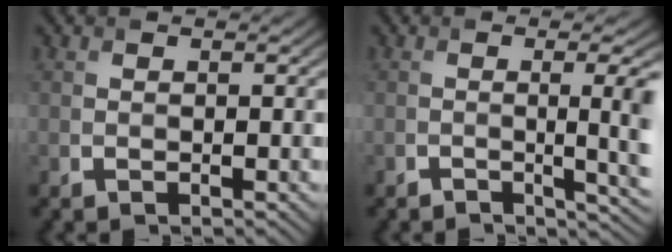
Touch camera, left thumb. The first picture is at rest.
{"total": 5.2, "force": [-0.3, 1.9, 4.8], "torque": [-0.050, -0.003, -0.001]}